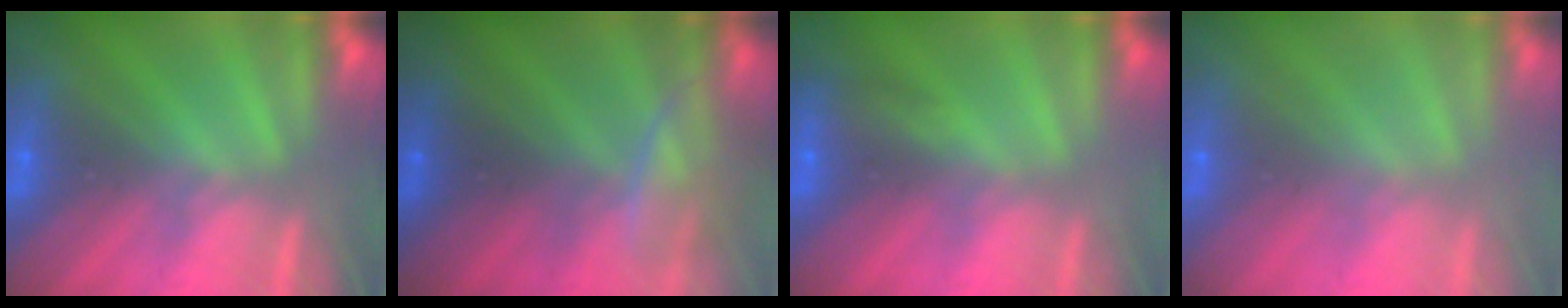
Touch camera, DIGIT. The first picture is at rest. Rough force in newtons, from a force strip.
{"total": 2.6}
{"total": 3.0}
{"total": 6.1}